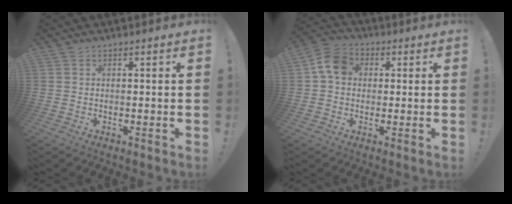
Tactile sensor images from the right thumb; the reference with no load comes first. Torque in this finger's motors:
{"motor_torque": [0.97, 1.15, 0.40, -0.34, 0.21]}